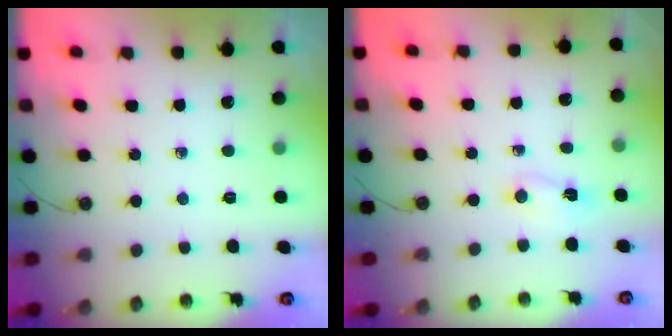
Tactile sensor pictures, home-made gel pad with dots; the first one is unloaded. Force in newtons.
{"total": 2.2, "press": 1.9, "slide": 1.1}